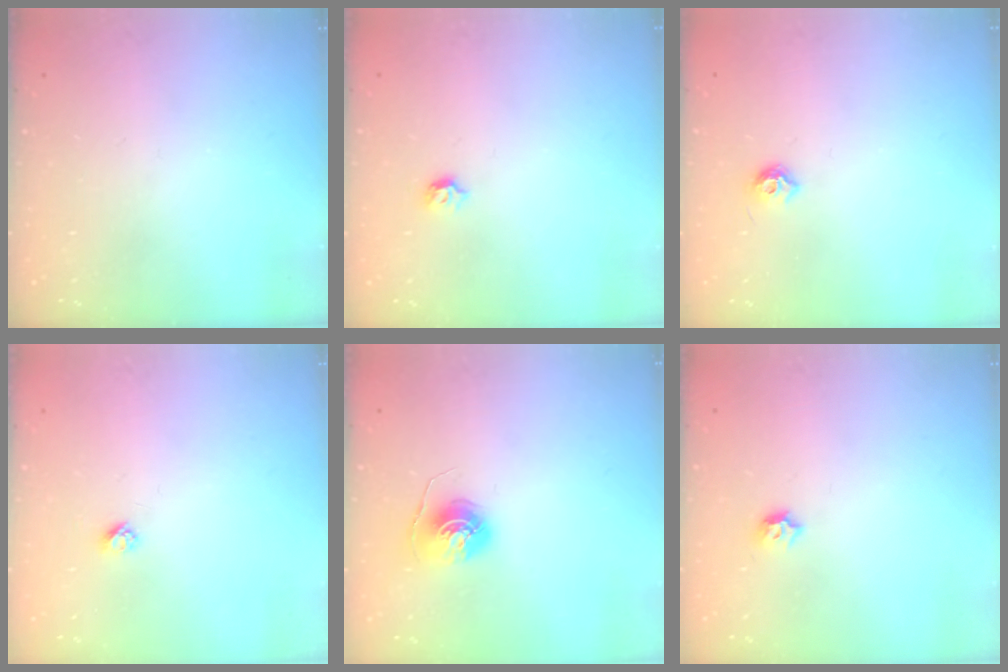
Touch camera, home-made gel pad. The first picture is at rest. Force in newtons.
{"total": 3.8, "press": 3.7, "slide": 0.8}
{"total": 6.1, "press": 6.0, "slide": 0.9}
{"total": 2.7, "press": 2.6, "slide": 0.3}
{"total": 6.4, "press": 6.4, "slide": 0.6}
{"total": 3.8, "press": 3.8, "slide": 0.8}